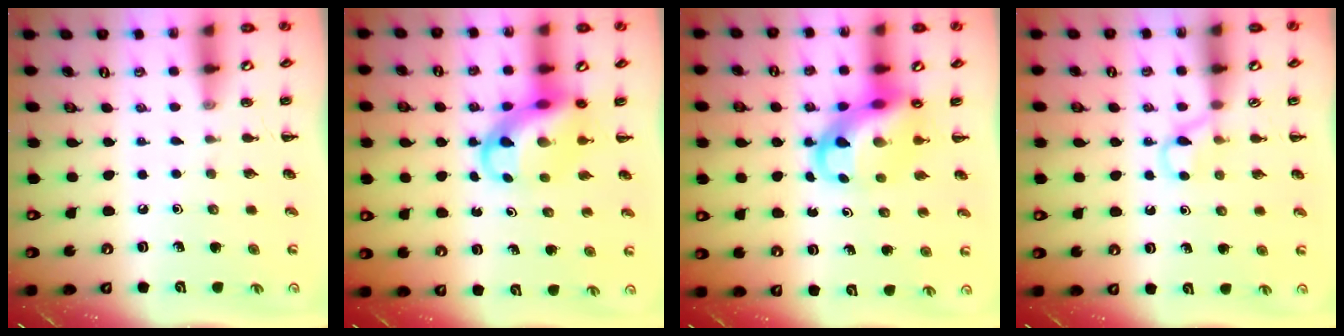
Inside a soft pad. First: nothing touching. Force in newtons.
{"total": 9.9, "press": 9.5, "slide": 2.8}
{"total": 10.0, "press": 9.6, "slide": 2.7}
{"total": 3.0, "press": 2.9, "slide": 1.0}